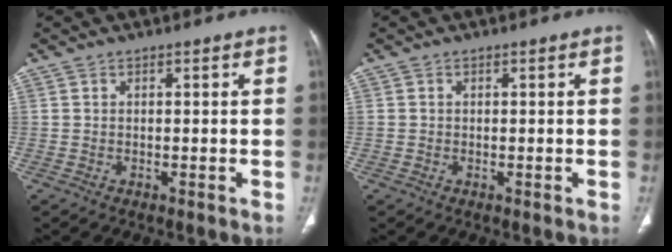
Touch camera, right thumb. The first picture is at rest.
{"total": 0.5, "force": [0.1, 0.5, 0.2], "torque": [-0.001, 0.002, 0.003]}